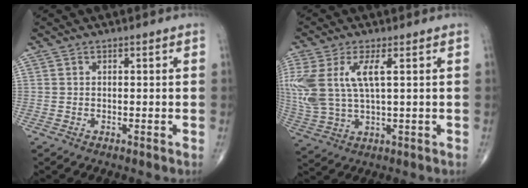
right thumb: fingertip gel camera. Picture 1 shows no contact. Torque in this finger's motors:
{"motor_torque": [0.28, 0.41, 1.27, 0.47, 0.16]}